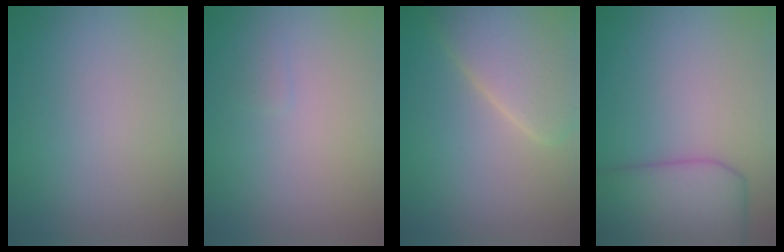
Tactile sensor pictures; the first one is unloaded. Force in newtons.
{"total": 0.5, "press": 0.5, "slide": 0.1}
{"total": 7.3, "press": 7.3, "slide": 0.9}
{"total": 8.5, "press": 8.5, "slide": 0.2}